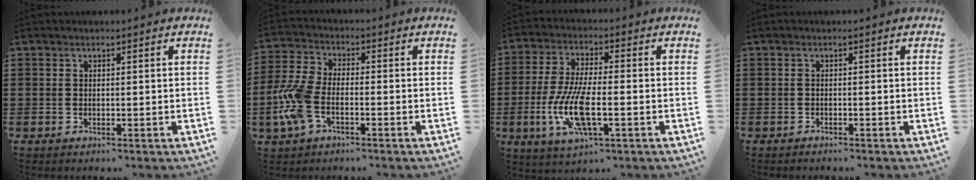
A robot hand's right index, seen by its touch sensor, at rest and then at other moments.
{"total": 7.9, "force": [-2.7, 4.2, 6.1], "torque": [-0.154, -0.001, -0.055]}
{"total": 10.4, "force": [-3.1, 3.5, 9.3], "torque": [-0.205, -0.015, -0.057]}
{"total": 0.6, "force": [-0.6, 0.0, 0.1], "torque": [-0.003, -0.002, -0.013]}